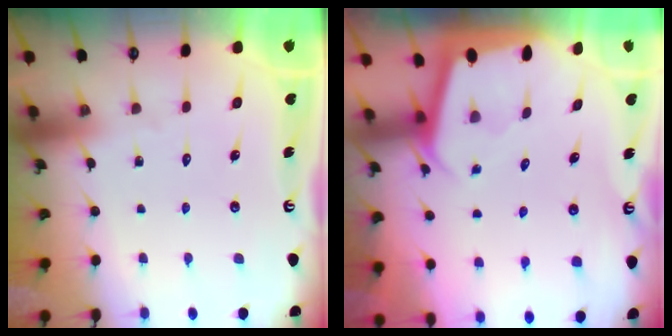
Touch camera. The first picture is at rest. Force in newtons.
{"total": 1.9, "press": 1.9, "slide": 0.1}